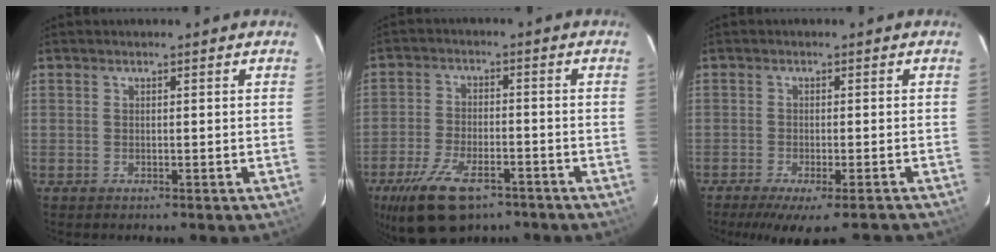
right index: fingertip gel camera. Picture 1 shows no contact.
{"total": 13.2, "force": [-8.6, 6.1, 8.0], "torque": [-0.178, -0.018, -0.149]}
{"total": 10.7, "force": [-9.1, 1.6, 5.3], "torque": [-0.102, -0.023, -0.132]}